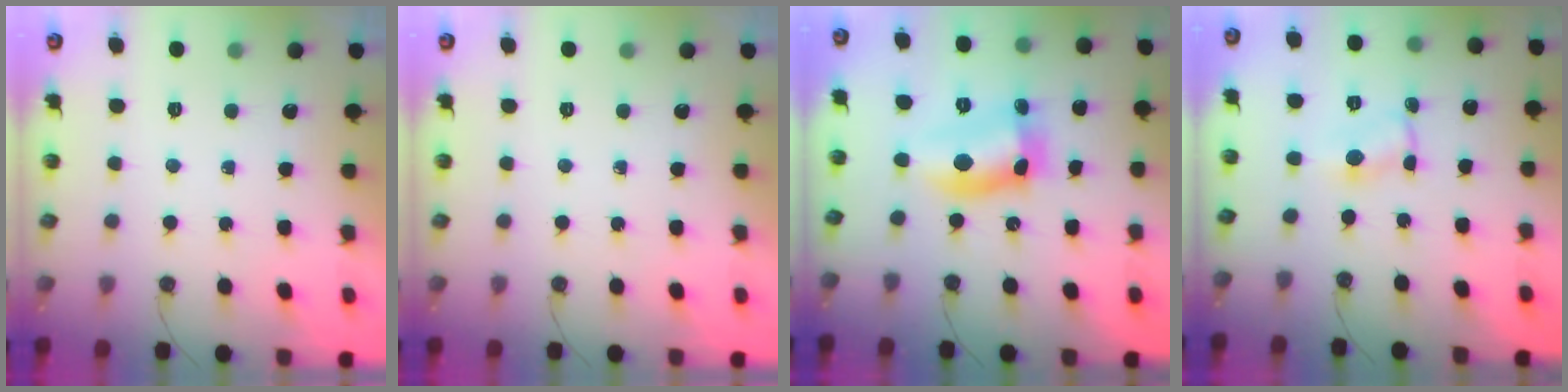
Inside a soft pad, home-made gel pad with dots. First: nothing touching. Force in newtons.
{"total": 0.0}
{"total": 10.9, "press": 10.9, "slide": 0.7}
{"total": 1.1, "press": 1.1, "slide": 0.2}